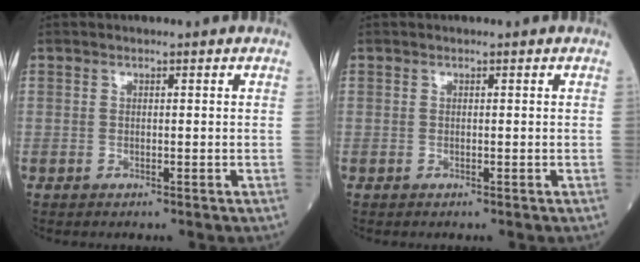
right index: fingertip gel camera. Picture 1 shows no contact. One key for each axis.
{"total": 0.0}